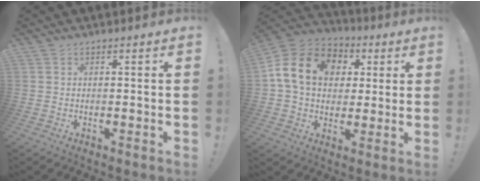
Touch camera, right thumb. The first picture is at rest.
{"total": 16.9, "force": [4.3, 12.8, 10.2], "torque": [-0.164, 0.007, 0.083]}